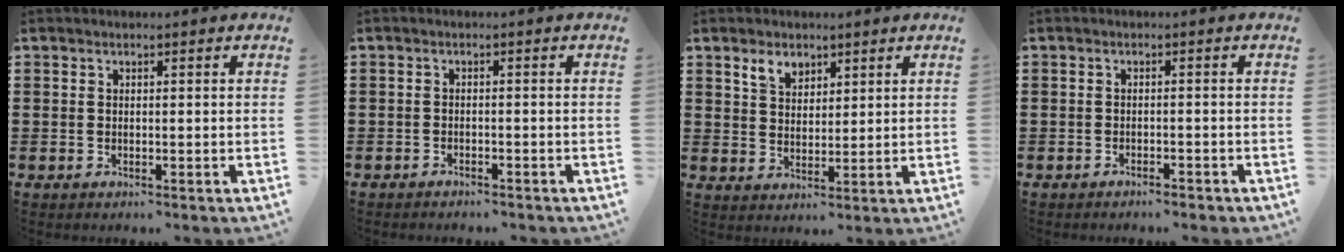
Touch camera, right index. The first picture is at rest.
{"total": 1.1, "force": [-1.1, 0.2, 0.0], "torque": [-0.004, 0.002, -0.023]}
{"total": 3.8, "force": [2.7, 2.3, 1.4], "torque": [-0.038, 0.008, 0.051]}
{"total": 1.1, "force": [-1.1, 0.1, 0.3], "torque": [-0.010, 0.001, -0.022]}